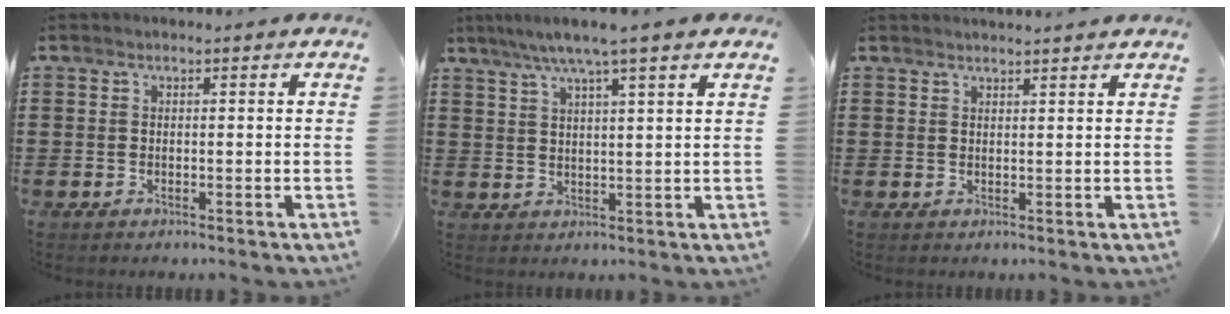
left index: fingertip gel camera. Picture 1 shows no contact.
{"total": 5.3, "force": [4.0, -0.5, 3.5], "torque": [-0.077, -0.006, 0.068]}
{"total": 1.3, "force": [1.3, -0.1, 0.1], "torque": [-0.005, -0.001, 0.027]}